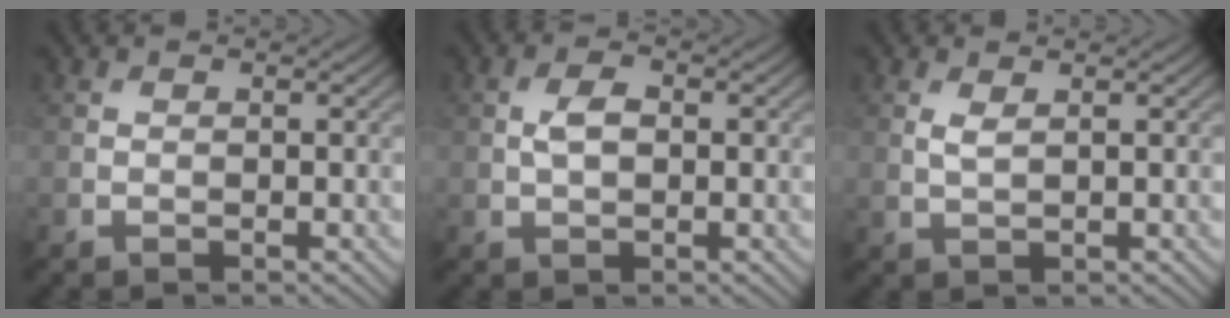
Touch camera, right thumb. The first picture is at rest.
{"total": 2.8, "force": [0.2, 1.5, 2.3], "torque": [-0.048, 0.003, 0.002]}
{"total": 1.5, "force": [0.7, 0.4, 1.3], "torque": [-0.036, 0.001, 0.017]}